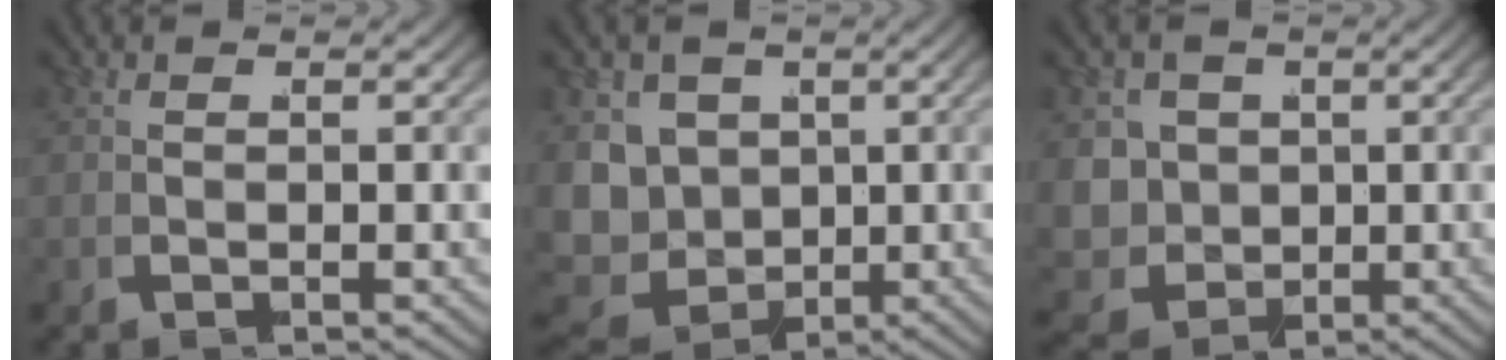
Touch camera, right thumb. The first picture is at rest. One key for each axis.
{"total": 11.3, "fx": -2.3, "fy": 9.7, "fz": 5.5, "tx": -0.145, "ty": -0.058, "tz": -0.033}
{"total": 9.4, "fx": -1.6, "fy": 8.1, "fz": 4.6, "tx": -0.124, "ty": -0.057, "tz": -0.018}